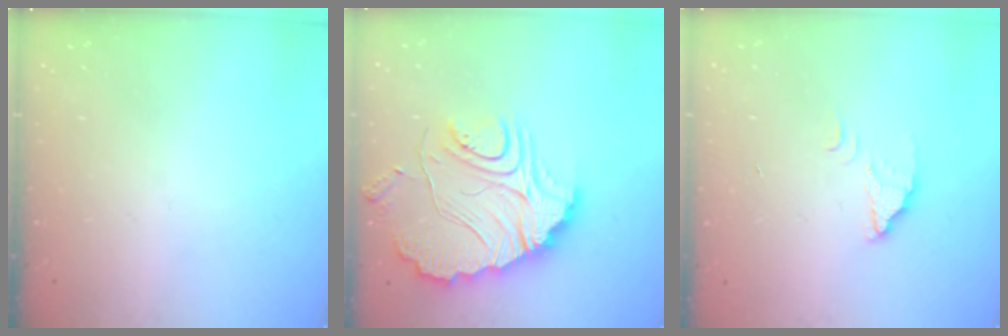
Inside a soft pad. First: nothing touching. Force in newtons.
{"total": 18.5, "press": 18.4, "slide": 1.7}
{"total": 1.9, "press": 1.9, "slide": 0.1}